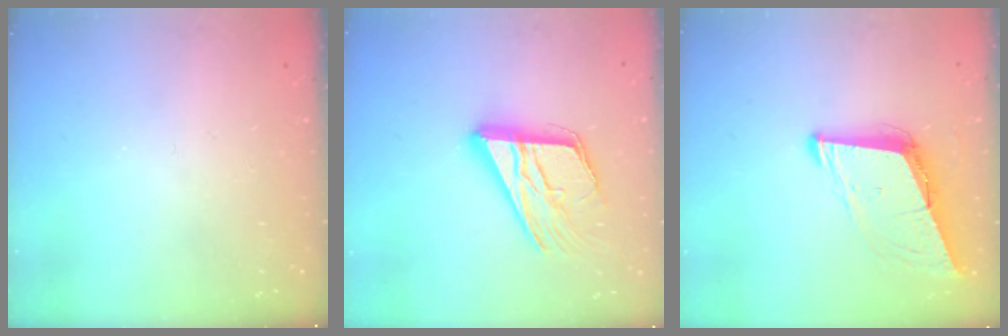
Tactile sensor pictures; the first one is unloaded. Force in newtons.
{"total": 18.9, "press": 18.8, "slide": 1.7}
{"total": 8.9, "press": 8.2, "slide": 3.6}